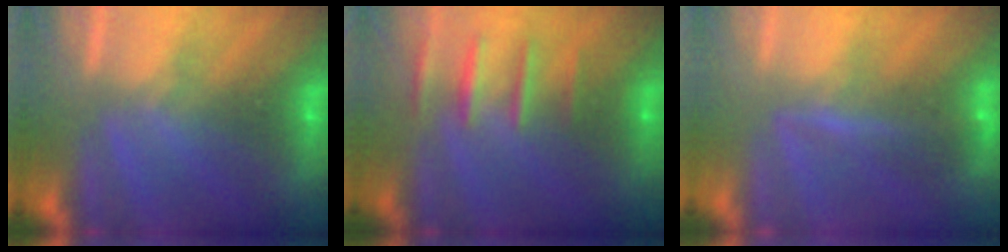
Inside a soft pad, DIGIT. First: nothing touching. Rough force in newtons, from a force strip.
{"total": 2.5}
{"total": 3.7}